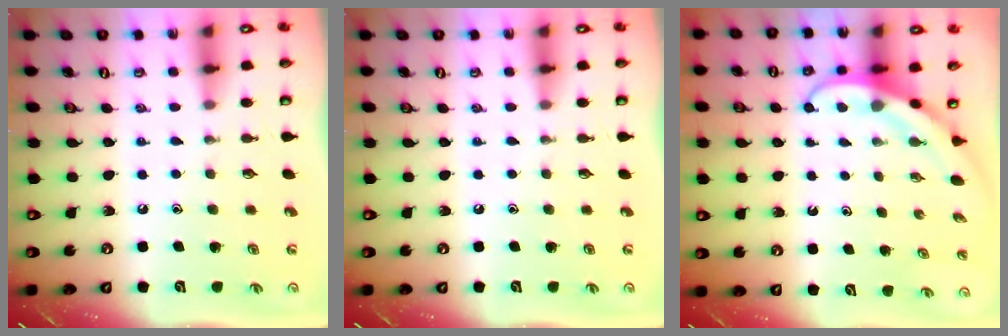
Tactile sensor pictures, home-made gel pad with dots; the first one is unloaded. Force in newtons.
{"total": 0.0}
{"total": 3.9, "press": 3.9, "slide": 0.3}